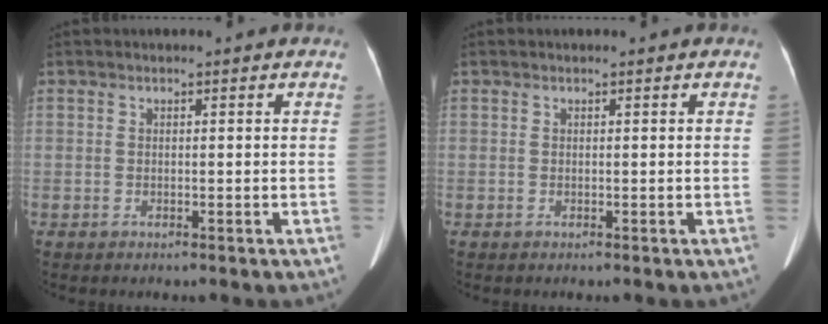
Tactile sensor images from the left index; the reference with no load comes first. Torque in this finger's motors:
{"motor_torque": [0.02, 0.02, 0.00, 0.00]}